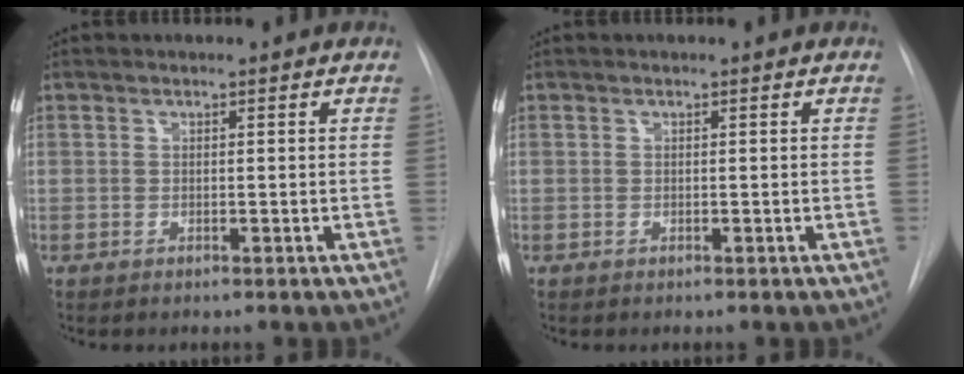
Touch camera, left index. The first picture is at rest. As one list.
[{"total": 0.0}]